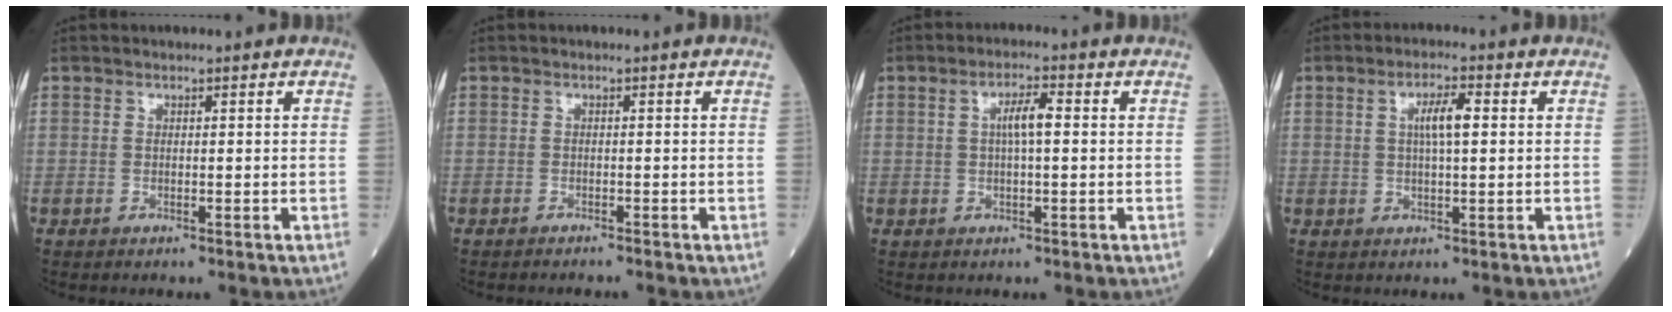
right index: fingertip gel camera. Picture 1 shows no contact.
{"total": 1.5, "force": [-1.5, 0.1, 0.3], "torque": [-0.004, -0.002, -0.018]}
{"total": 3.7, "force": [0.5, 0.6, 3.6], "torque": [-0.068, 0.009, 0.007]}
{"total": 4.3, "force": [0.9, 0.7, 4.2], "torque": [-0.076, 0.007, 0.014]}